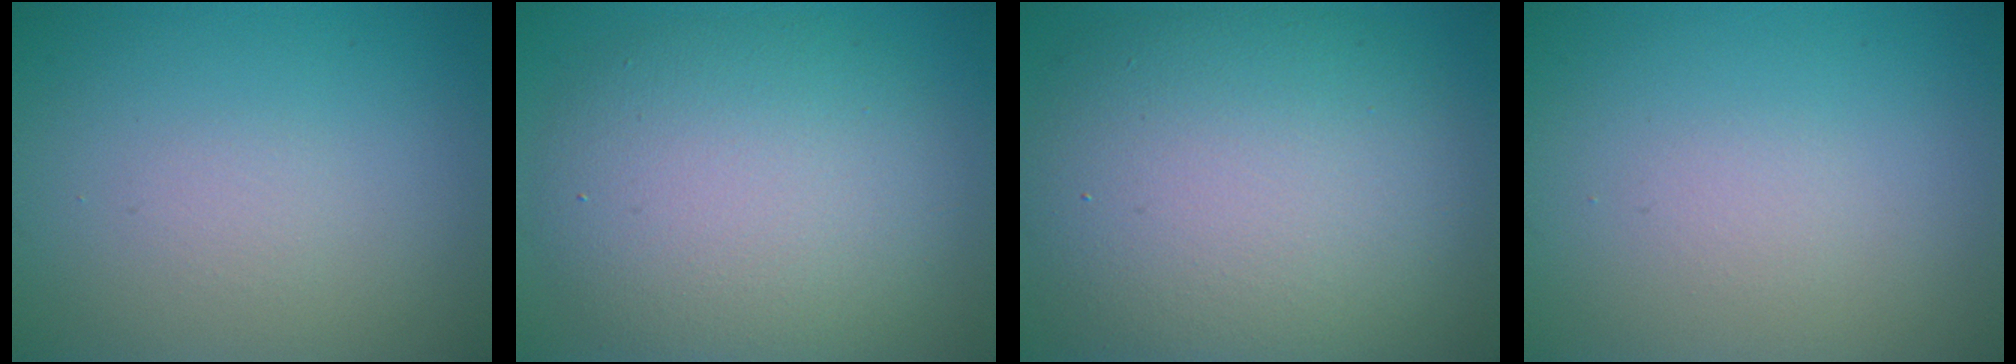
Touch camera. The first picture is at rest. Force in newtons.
{"total": 8.7, "press": 8.7, "slide": 0.4}
{"total": 11.7, "press": 11.7, "slide": 0.7}
{"total": 0.7, "press": 0.7, "slide": 0.0}